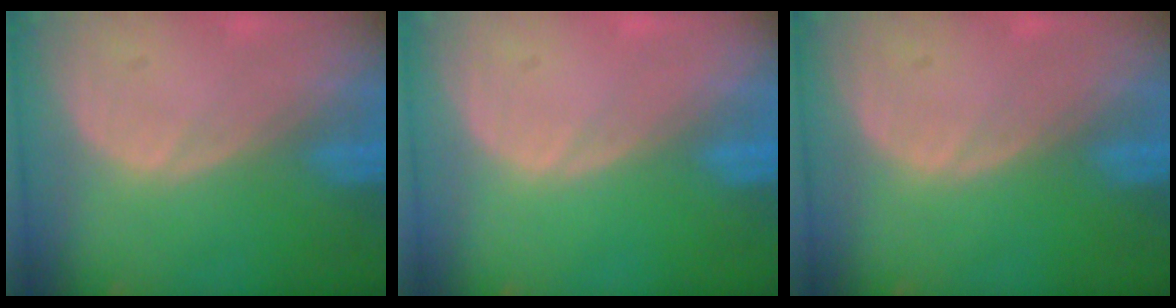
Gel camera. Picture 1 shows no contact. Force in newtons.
{"total": 0.0}
{"total": 0.0}